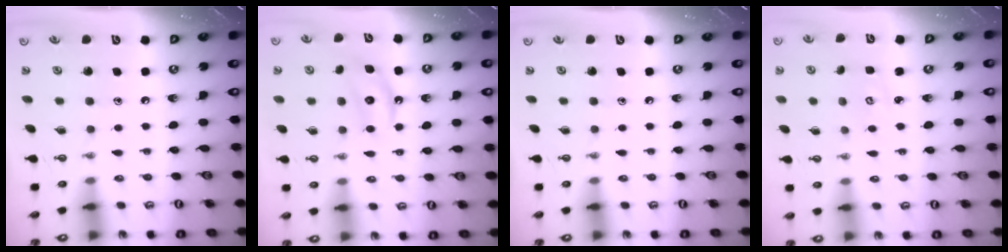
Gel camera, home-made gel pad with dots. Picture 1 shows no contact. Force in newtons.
{"total": 5.8, "press": 5.8, "slide": 0.7}
{"total": 0.0}
{"total": 2.6, "press": 2.6, "slide": 0.3}